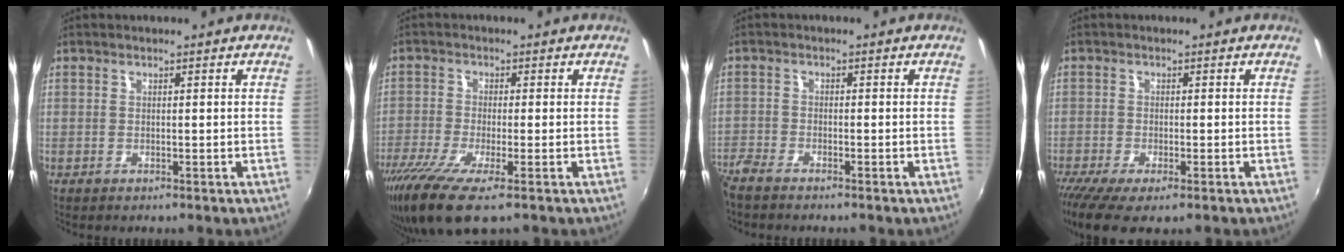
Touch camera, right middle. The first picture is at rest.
{"total": 10.3, "force": [-6.6, 1.8, 7.6], "torque": [-0.177, -0.045, -0.124]}
{"total": 4.9, "force": [-4.4, 1.0, 1.9], "torque": [-0.057, -0.019, -0.087]}
{"total": 7.5, "force": [-5.1, 1.9, 5.2], "torque": [-0.121, -0.038, -0.088]}